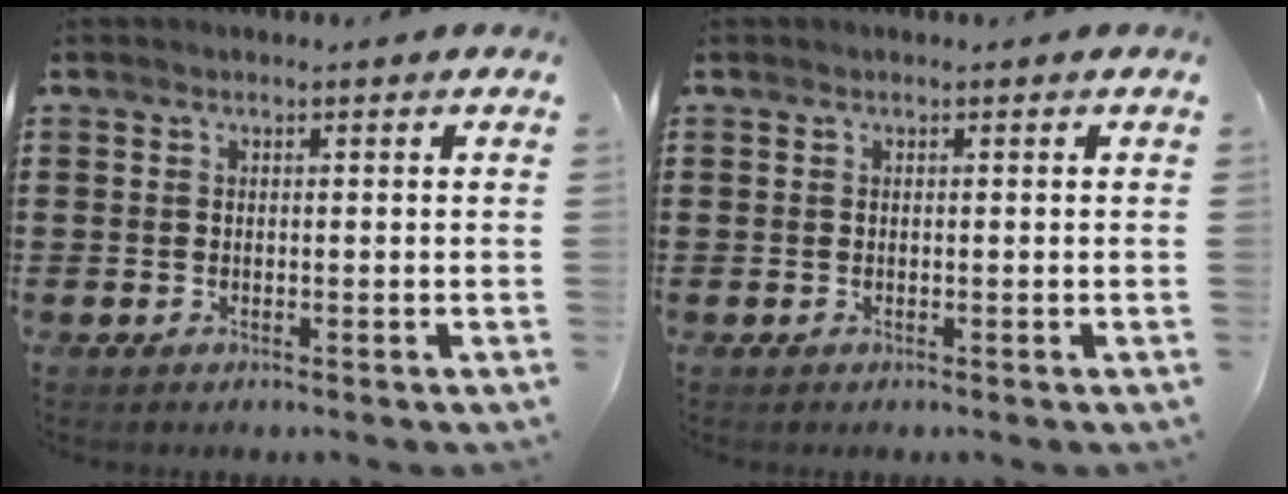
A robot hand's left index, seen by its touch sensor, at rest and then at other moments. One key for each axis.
{"total": 0.0}